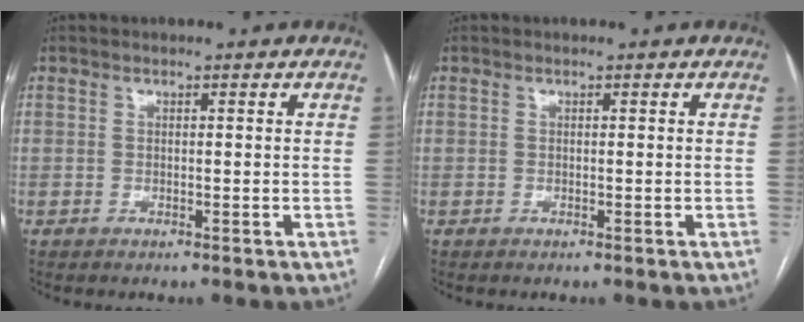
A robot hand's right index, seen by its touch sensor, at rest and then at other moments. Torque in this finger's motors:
{"motor_torque": [0.08, 0.08, 0.00, -0.02]}